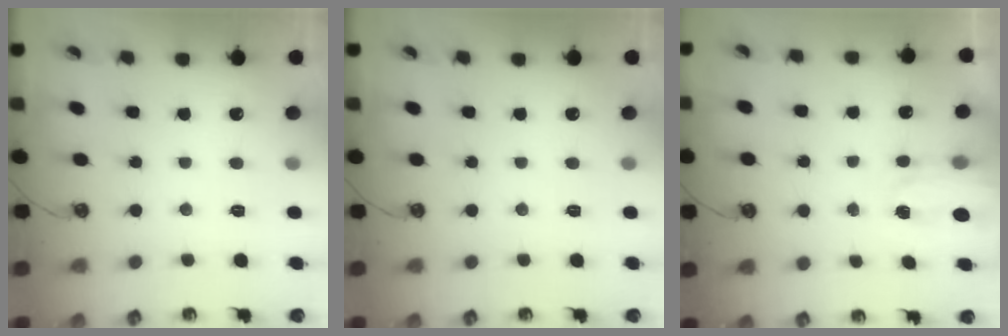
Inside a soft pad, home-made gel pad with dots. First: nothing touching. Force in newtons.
{"total": 0.0}
{"total": 2.4, "press": 2.4, "slide": 0.5}